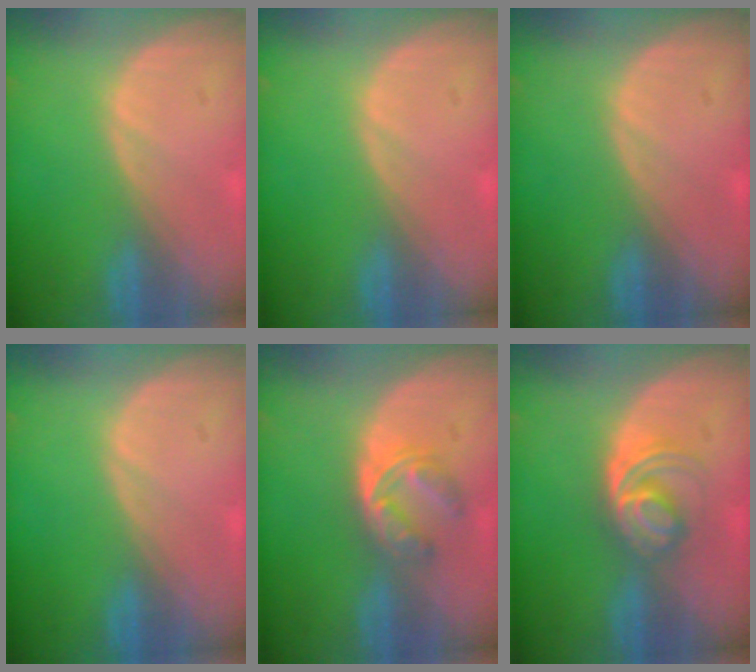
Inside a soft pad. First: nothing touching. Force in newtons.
{"total": 0.0}
{"total": 0.0}
{"total": 0.0}
{"total": 6.0, "press": 4.8, "slide": 3.5}
{"total": 6.0, "press": 5.2, "slide": 3.1}